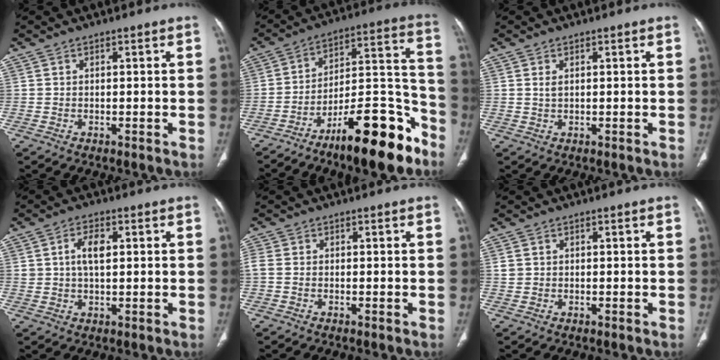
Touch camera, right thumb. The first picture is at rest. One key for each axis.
{"total": 20.3, "fx": -13.3, "fy": 5.7, "fz": 14.3, "tx": -0.199, "ty": 0.104, "tz": -0.215}
{"total": 1.1, "fx": 0.4, "fy": 0.6, "fz": 0.9, "tx": -0.021, "ty": 0.003, "tz": 0.012}
{"total": 4.9, "fx": 1.0, "fy": 2.6, "fz": 4.0, "tx": -0.074, "ty": 0.004, "tz": 0.019}
{"total": 2.2, "fx": -0.4, "fy": 1.6, "fz": 1.4, "tx": -0.041, "ty": 0.001, "tz": -0.011}
{"total": 1.3, "fx": 0.1, "fy": 1.2, "fz": 0.5, "tx": -0.009, "ty": 0.003, "tz": 0.005}